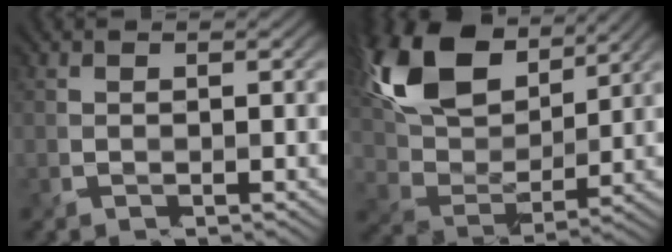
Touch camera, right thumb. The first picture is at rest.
{"total": 13.9, "force": [7.6, 6.9, 9.3], "torque": [-0.230, 0.022, 0.150]}